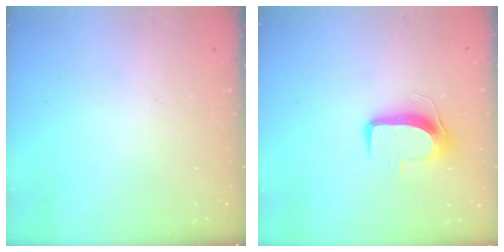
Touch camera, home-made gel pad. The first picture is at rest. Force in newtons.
{"total": 8.8, "press": 8.8, "slide": 0.2}